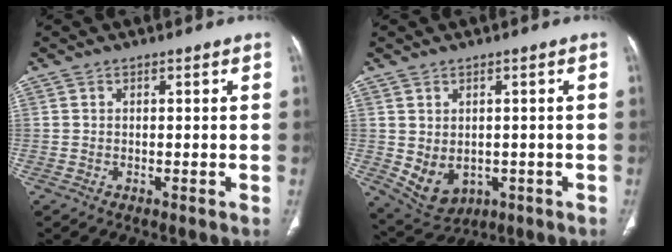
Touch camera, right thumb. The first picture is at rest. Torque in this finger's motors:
{"motor_torque": [-0.33, 0.33, 0.29, 0.38, 0.02]}